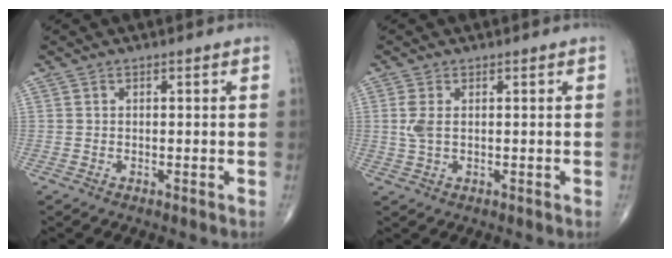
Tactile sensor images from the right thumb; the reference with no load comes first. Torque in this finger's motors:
{"motor_torque": [0.22, 0.40, 0.37, -0.15, 0.00]}